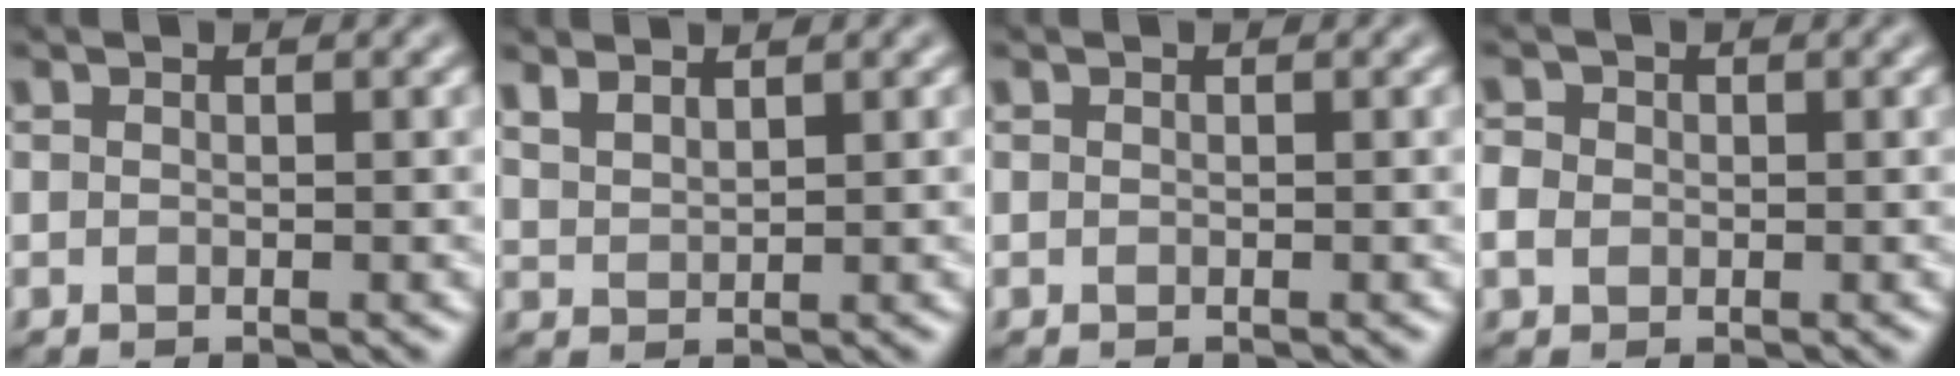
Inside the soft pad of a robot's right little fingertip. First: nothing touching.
{"total": 1.6, "force": [1.4, 0.3, 0.6], "torque": [-0.016, 0.000, 0.030]}
{"total": 0.0}
{"total": 1.8, "force": [-0.1, 1.7, 0.8], "torque": [-0.017, 0.001, -0.007]}